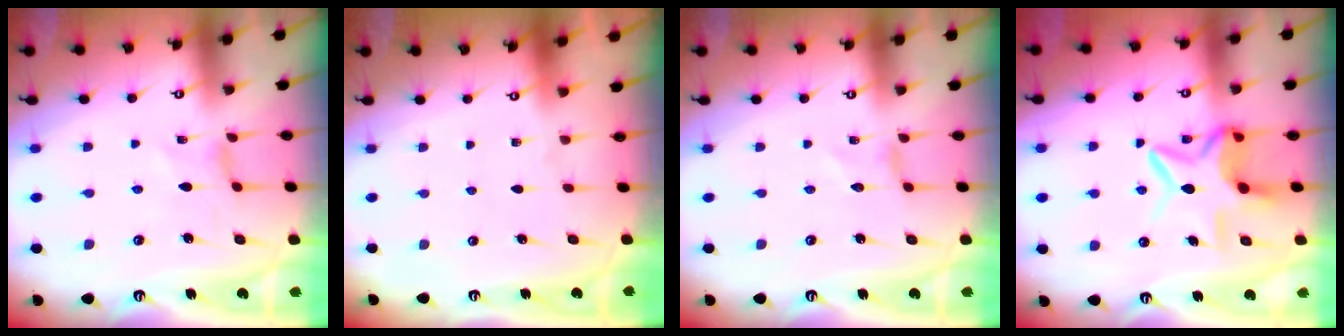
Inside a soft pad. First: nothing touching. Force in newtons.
{"total": 0.0}
{"total": 0.0}
{"total": 11.0, "press": 11.0, "slide": 0.9}